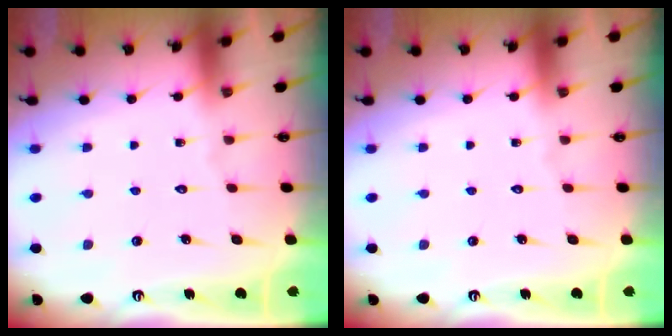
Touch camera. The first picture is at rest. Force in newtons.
{"total": 0.0}